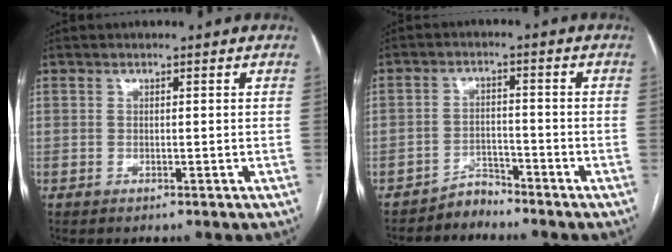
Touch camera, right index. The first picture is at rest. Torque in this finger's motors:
{"motor_torque": [-0.77, -0.53, -0.32, -0.13]}